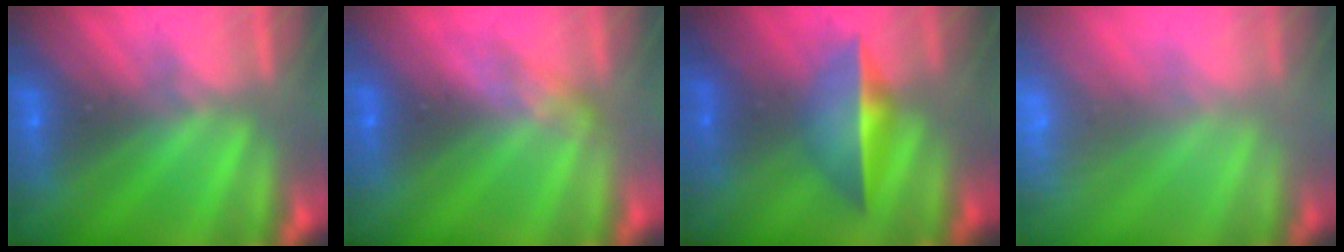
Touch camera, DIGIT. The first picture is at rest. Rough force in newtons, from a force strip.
{"total": 2.8}
{"total": 1.7}
{"total": 8.6}